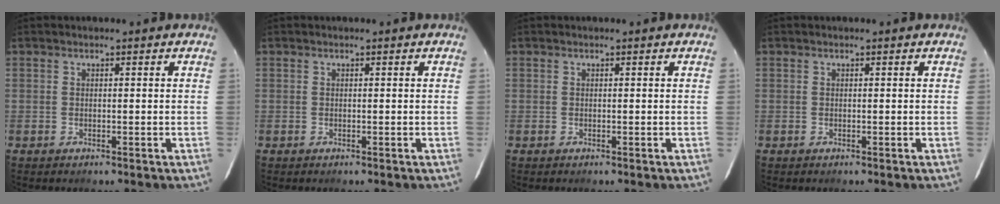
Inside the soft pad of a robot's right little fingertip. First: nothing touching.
{"total": 0.0}
{"total": 0.0}
{"total": 0.0}